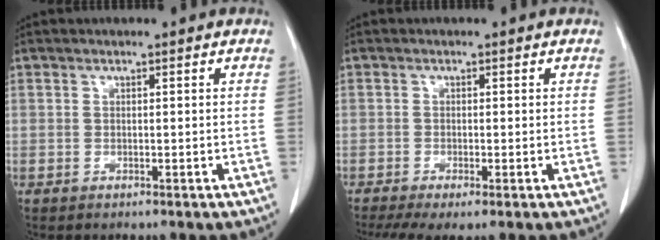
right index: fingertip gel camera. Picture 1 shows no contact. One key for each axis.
{"total": 5.8, "fx": -3.9, "fy": 1.2, "fz": 4.1, "tx": -0.068, "ty": -0.015, "tz": -0.066}